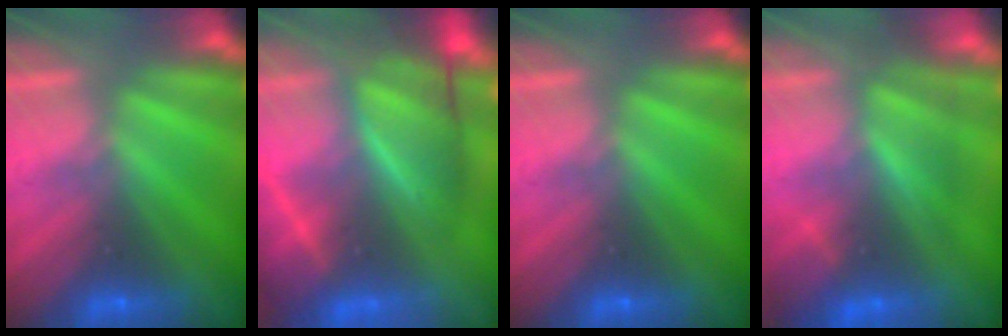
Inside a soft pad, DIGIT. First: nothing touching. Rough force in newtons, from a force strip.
{"total": 9.0}
{"total": 0.0}
{"total": 3.8}